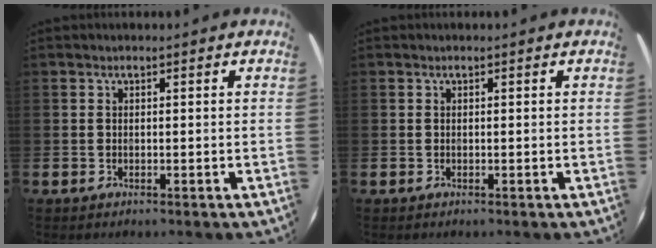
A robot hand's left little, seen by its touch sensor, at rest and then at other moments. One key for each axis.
{"total": 0.0}